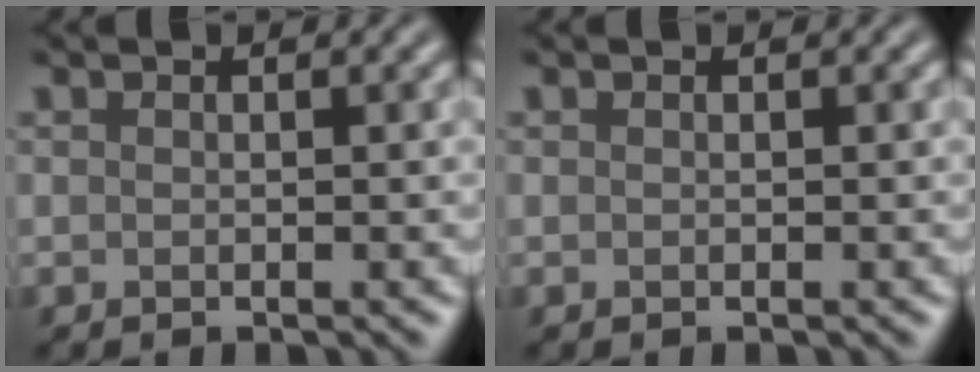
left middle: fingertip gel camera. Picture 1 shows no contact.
{"total": 0.0}